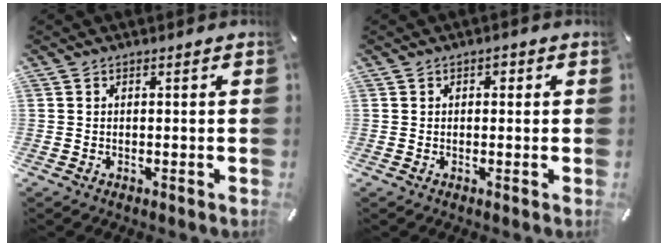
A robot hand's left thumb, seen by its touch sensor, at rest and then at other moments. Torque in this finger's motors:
{"motor_torque": [0.01, 0.21, -0.13, -0.33, 0.00]}